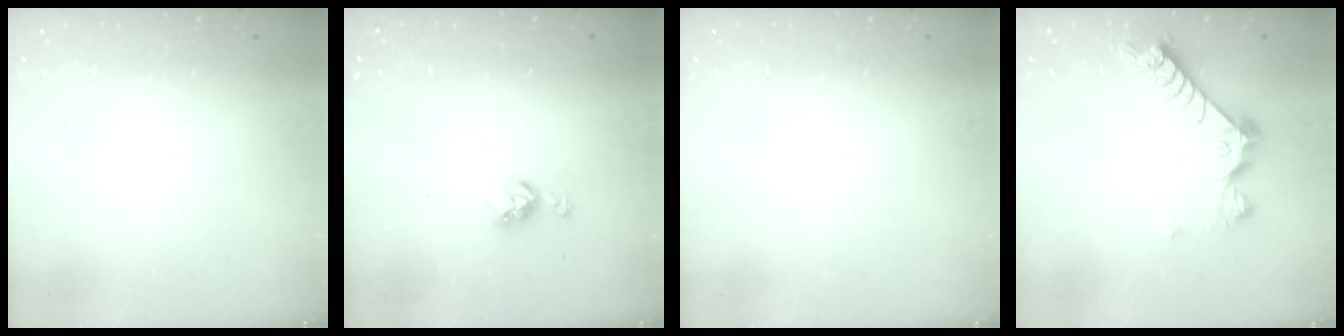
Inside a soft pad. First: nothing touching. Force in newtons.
{"total": 5.7, "press": 5.7, "slide": 0.3}
{"total": 0.0}
{"total": 8.1, "press": 8.0, "slide": 0.7}